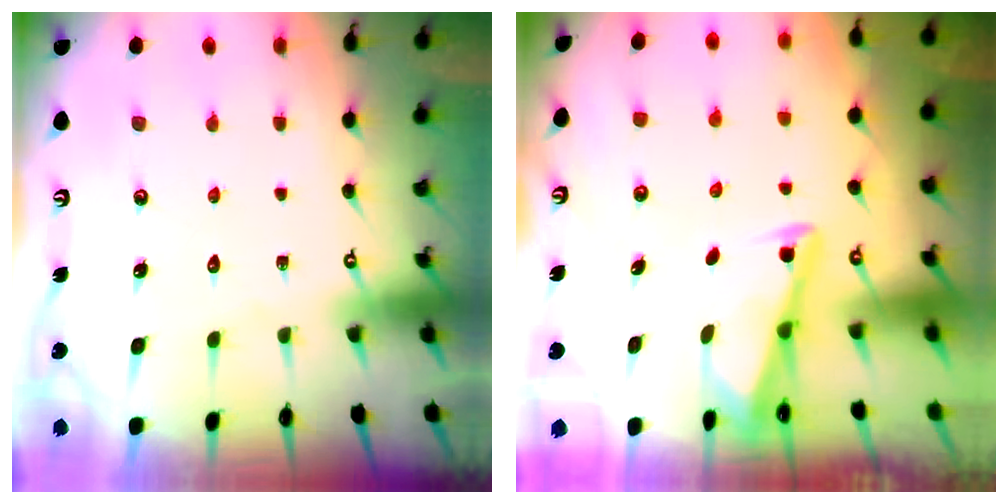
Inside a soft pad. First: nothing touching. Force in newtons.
{"total": 3.1, "press": 3.1, "slide": 0.3}